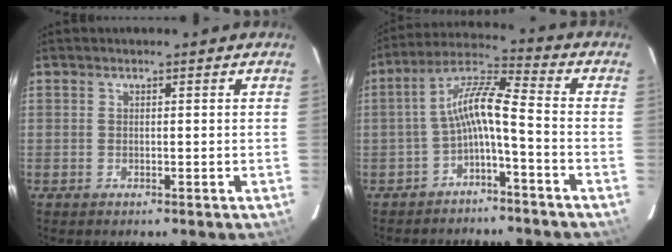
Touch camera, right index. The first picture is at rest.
{"total": 7.8, "force": [-3.0, 0.9, 7.2], "torque": [-0.167, 0.022, -0.056]}